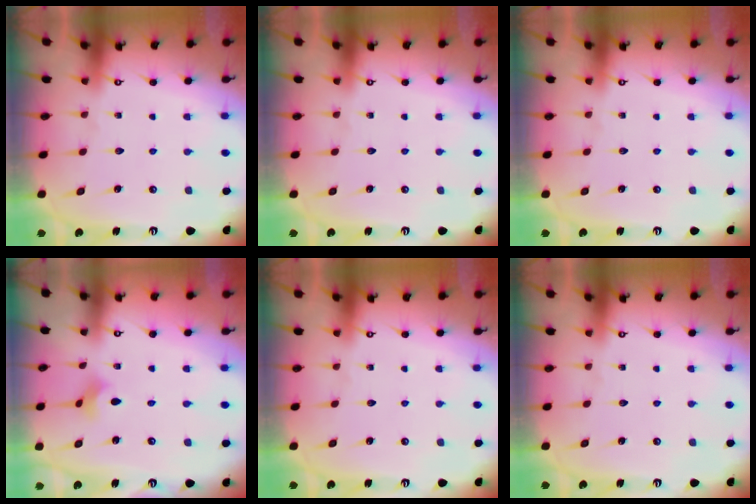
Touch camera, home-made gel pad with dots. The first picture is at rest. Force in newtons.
{"total": 0.0}
{"total": 0.0}
{"total": 2.2, "press": 2.2, "slide": 0.5}
{"total": 0.0}
{"total": 0.0}